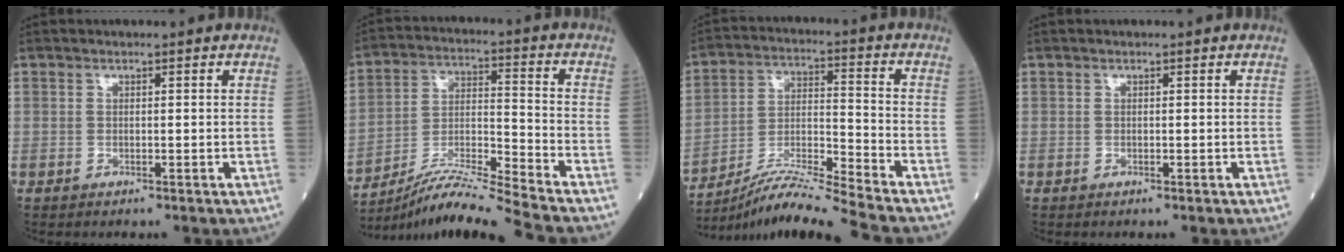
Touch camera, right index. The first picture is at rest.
{"total": 13.5, "force": [-12.4, -2.8, 4.6], "torque": [-0.084, 0.000, -0.223]}
{"total": 12.7, "force": [-11.6, -2.8, 4.3], "torque": [-0.080, 0.000, -0.210]}
{"total": 0.0}